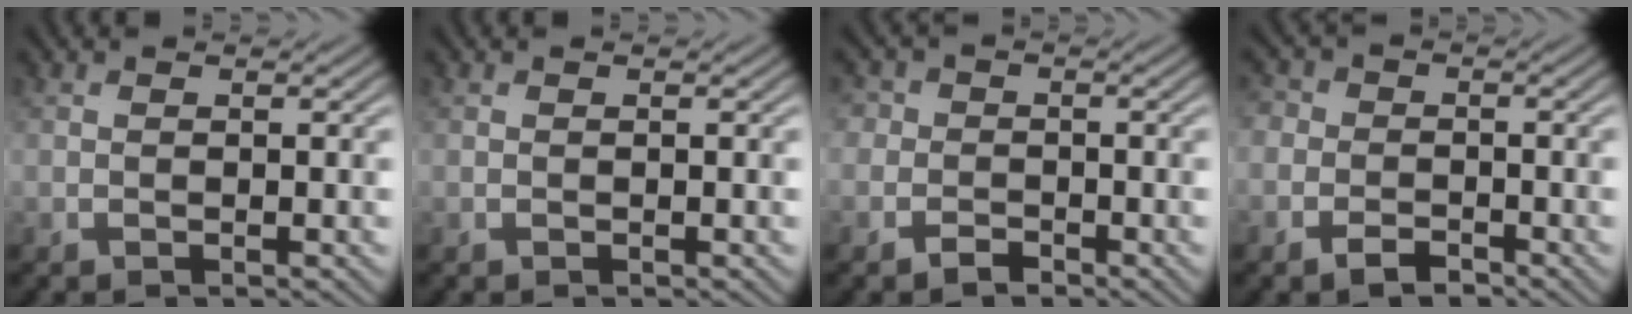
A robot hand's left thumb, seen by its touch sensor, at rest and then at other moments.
{"total": 0.0}
{"total": 2.8, "force": [-1.3, 2.4, 0.7], "torque": [0.005, 0.000, -0.046]}
{"total": 3.8, "force": [-2.0, 2.8, 1.5], "torque": [-0.019, -0.004, -0.059]}